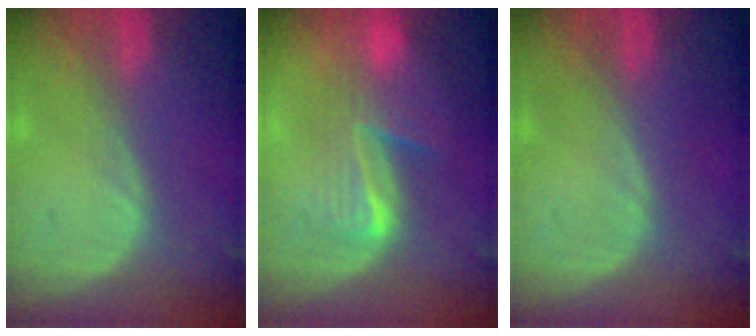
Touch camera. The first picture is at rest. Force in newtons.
{"total": 6.5, "press": 6.3, "slide": 1.2}
{"total": 0.0}